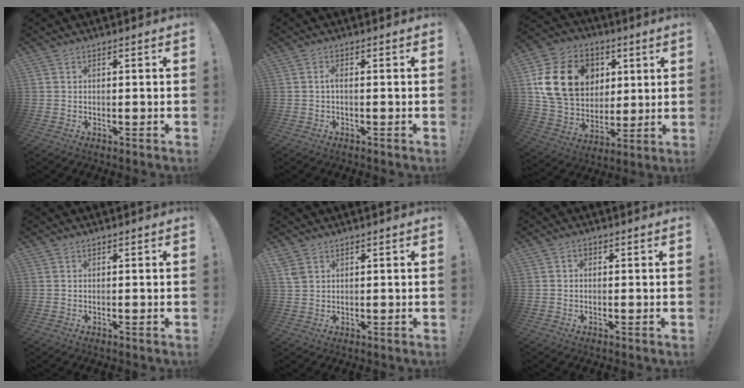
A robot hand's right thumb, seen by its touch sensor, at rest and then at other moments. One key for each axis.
{"total": 1.7, "fx": -0.5, "fy": 0.3, "fz": 1.6, "tx": -0.031, "ty": 0.005, "tz": -0.010}
{"total": 20.7, "fx": 6.3, "fy": 16.1, "fz": 11.5, "tx": -0.207, "ty": -0.012, "tz": 0.135}
{"total": 0.0}
{"total": 3.0, "fx": 1.9, "fy": 1.9, "fz": 1.4, "tx": -0.027, "ty": -0.005, "tz": 0.038}
{"total": 1.1, "fx": -0.4, "fy": 0.9, "fz": 0.6, "tx": -0.011, "ty": 0.004, "tz": -0.007}